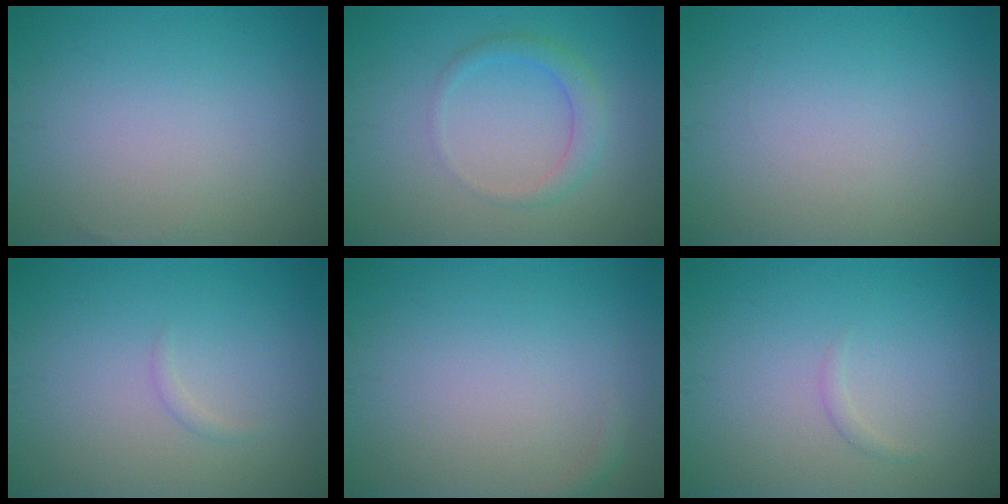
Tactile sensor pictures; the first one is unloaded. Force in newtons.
{"total": 2.2, "press": 2.2, "slide": 0.1}
{"total": 0.0}
{"total": 0.6, "press": 0.6, "slide": 0.0}
{"total": 0.6, "press": 0.6, "slide": 0.1}
{"total": 0.6, "press": 0.6, "slide": 0.1}